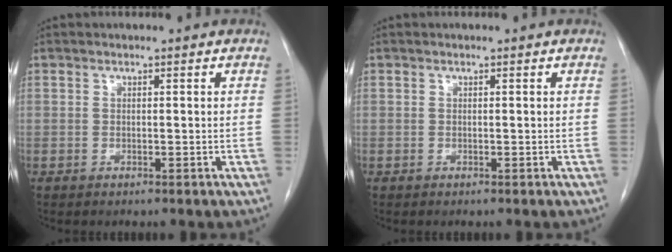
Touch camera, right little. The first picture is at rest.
{"total": 0.0}